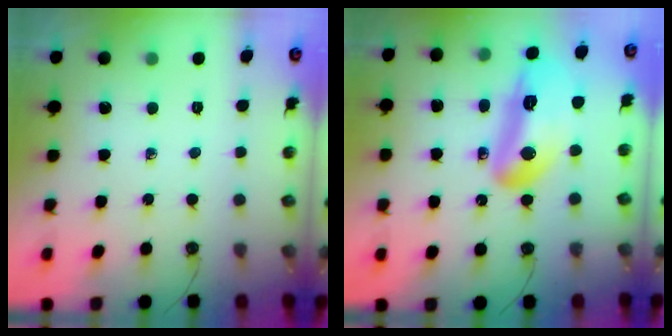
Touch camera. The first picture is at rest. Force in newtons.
{"total": 17.1, "press": 15.9, "slide": 6.4}